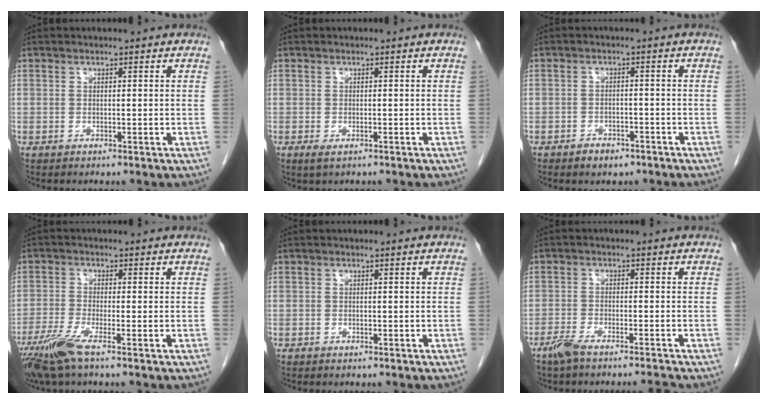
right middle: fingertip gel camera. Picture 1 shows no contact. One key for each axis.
{"total": 1.4, "fx": -0.8, "fy": 0.5, "fz": 1.1, "tx": -0.019, "ty": -0.004, "tz": -0.009}
{"total": 2.8, "fx": -2.0, "fy": 1.6, "fz": 1.0, "tx": -0.018, "ty": 0.004, "tz": -0.021}
{"total": 5.5, "fx": -3.6, "fy": 0.2, "fz": 4.2, "tx": -0.090, "ty": -0.017, "tz": -0.075}
{"total": 0.0}
{"total": 4.6, "fx": -4.1, "fy": -0.4, "fz": 2.1, "tx": -0.041, "ty": -0.006, "tz": -0.075}